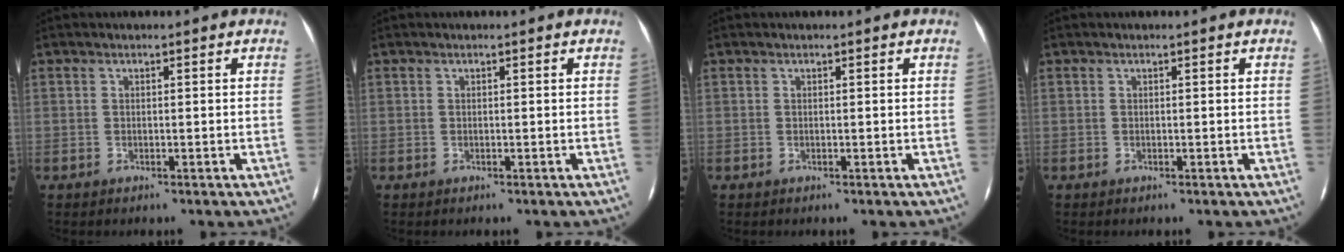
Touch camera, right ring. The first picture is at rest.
{"total": 0.0}
{"total": 0.0}
{"total": 0.0}